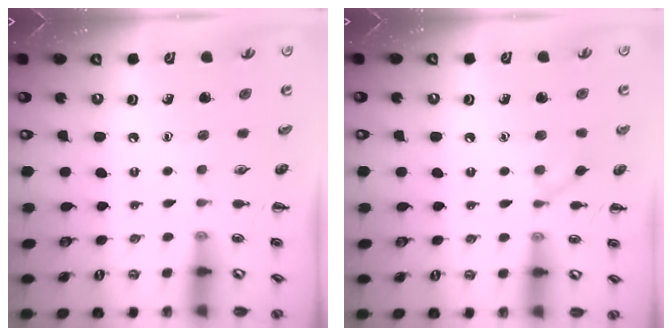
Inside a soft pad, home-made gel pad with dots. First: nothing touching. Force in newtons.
{"total": 5.9, "press": 5.6, "slide": 1.9}